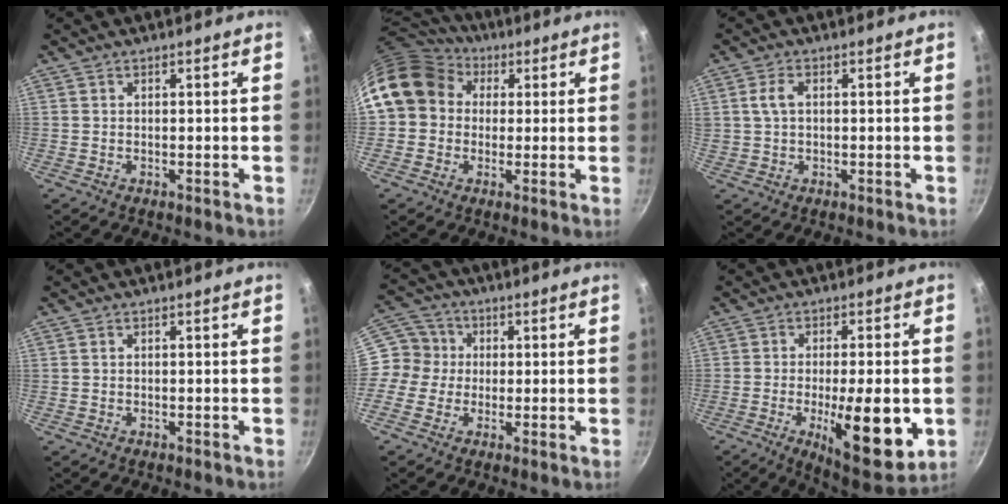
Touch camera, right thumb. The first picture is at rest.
{"total": 14.6, "force": [2.9, 12.2, 7.3], "torque": [-0.114, 0.032, 0.036]}
{"total": 3.4, "force": [0.7, 1.8, 2.8], "torque": [-0.057, 0.009, 0.012]}
{"total": 0.0}
{"total": 7.3, "force": [0.6, 6.9, 2.3], "torque": [-0.005, 0.017, -0.010]}
{"total": 16.0, "force": [-3.7, 5.0, 14.8], "torque": [-0.201, 0.000, -0.048]}